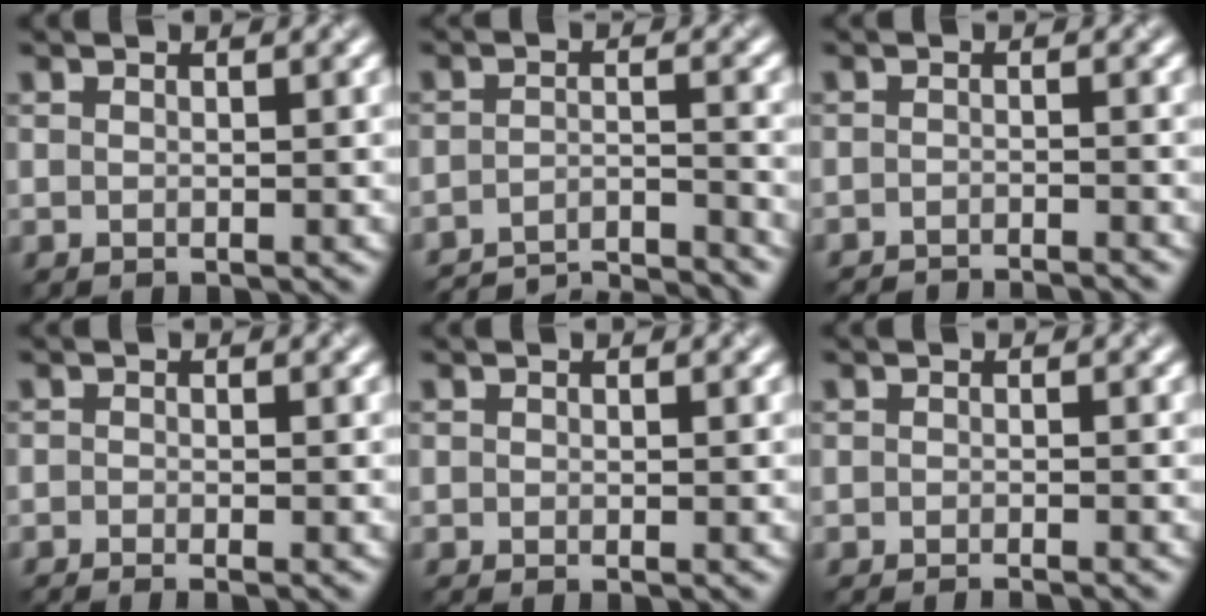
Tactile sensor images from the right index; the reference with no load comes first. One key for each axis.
{"total": 9.9, "fx": -9.4, "fy": 1.6, "fz": 2.8, "tx": -0.039, "ty": -0.008, "tz": -0.135}
{"total": 5.0, "fx": -4.9, "fy": 0.3, "fz": 1.0, "tx": -0.015, "ty": -0.004, "tz": -0.070}
{"total": 1.9, "fx": -1.6, "fy": 0.0, "fz": 1.0, "tx": -0.023, "ty": -0.001, "tz": -0.027}
{"total": 0.6, "fx": -0.5, "fy": -0.2, "fz": 0.3, "tx": -0.006, "ty": -0.002, "tz": -0.010}
{"total": 2.3, "fx": -2.1, "fy": 0.1, "fz": 0.9, "tx": -0.014, "ty": 0.002, "tz": -0.031}